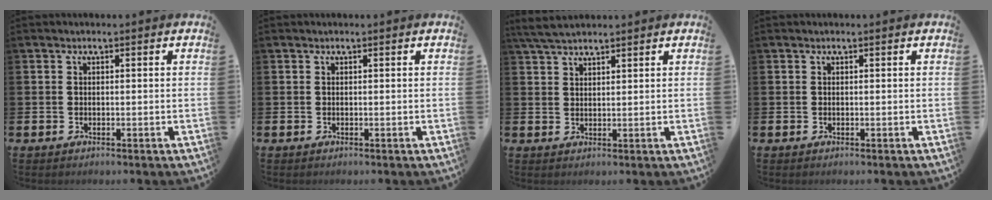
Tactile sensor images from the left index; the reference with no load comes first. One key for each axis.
{"total": 0.0}
{"total": 3.9, "fx": 3.5, "fy": 0.8, "fz": 1.5, "tx": -0.030, "ty": -0.009, "tz": 0.064}
{"total": 0.0}